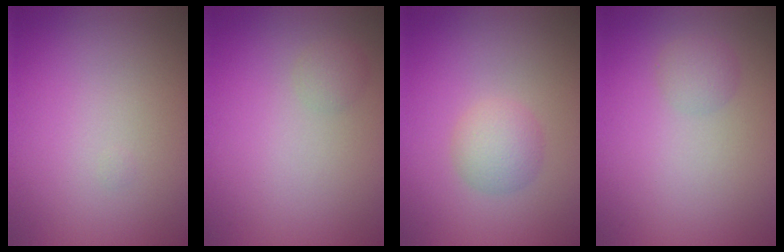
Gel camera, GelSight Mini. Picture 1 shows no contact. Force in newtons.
{"total": 1.0, "press": 1.0, "slide": 0.0}
{"total": 2.2, "press": 2.2, "slide": 0.1}
{"total": 1.4, "press": 1.4, "slide": 0.0}